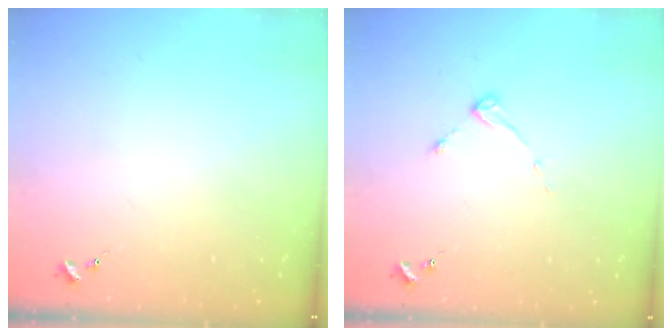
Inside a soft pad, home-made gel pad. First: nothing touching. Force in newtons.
{"total": 3.1, "press": 3.1, "slide": 0.4}